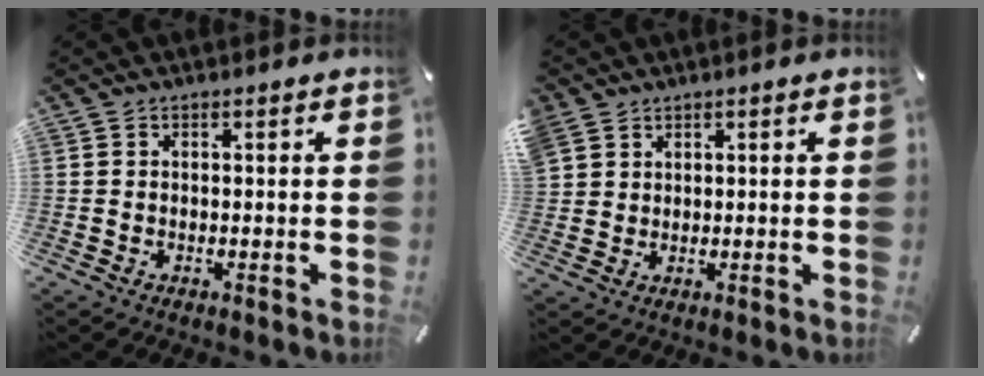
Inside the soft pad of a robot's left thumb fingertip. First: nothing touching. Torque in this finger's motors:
{"motor_torque": [0.37, 0.38, 0.73, -0.72, 0.34]}